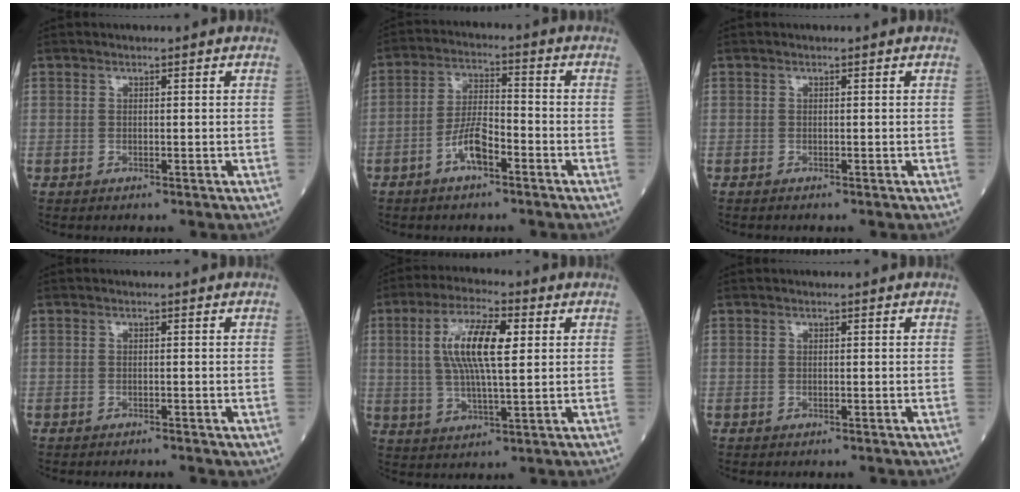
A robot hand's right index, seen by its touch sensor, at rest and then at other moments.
{"total": 6.0, "force": [-3.2, 1.8, 4.8], "torque": [-0.097, 0.010, -0.060]}
{"total": 0.0}
{"total": 0.9, "force": [-0.7, 0.3, 0.5], "torque": [-0.010, -0.001, -0.008]}
{"total": 10.7, "force": [2.4, 2.4, 10.1], "torque": [-0.199, 0.011, 0.044]}
{"total": 0.0}